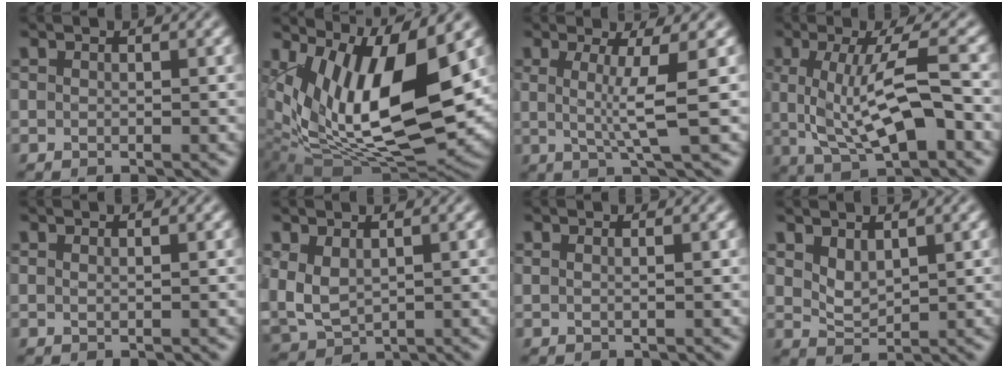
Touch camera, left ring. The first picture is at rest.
{"total": 12.4, "force": [4.1, 5.1, 10.5], "torque": [-0.191, -0.015, 0.081]}
{"total": 4.1, "force": [0.5, 0.5, 4.1], "torque": [-0.074, -0.007, 0.011]}
{"total": 7.5, "force": [0.2, 2.4, 7.1], "torque": [-0.129, -0.006, 0.004]}
{"total": 0.5, "force": [0.3, 0.2, 0.3], "torque": [-0.005, -0.002, 0.004]}
{"total": 4.3, "force": [0.7, 2.8, 3.2], "torque": [-0.086, -0.001, 0.017]}
{"total": 1.0, "force": [0.5, 0.5, 0.8], "torque": [-0.008, -0.003, -0.001]}
{"total": 2.1, "force": [1.2, 1.1, 1.3], "torque": [-0.030, -0.007, 0.031]}